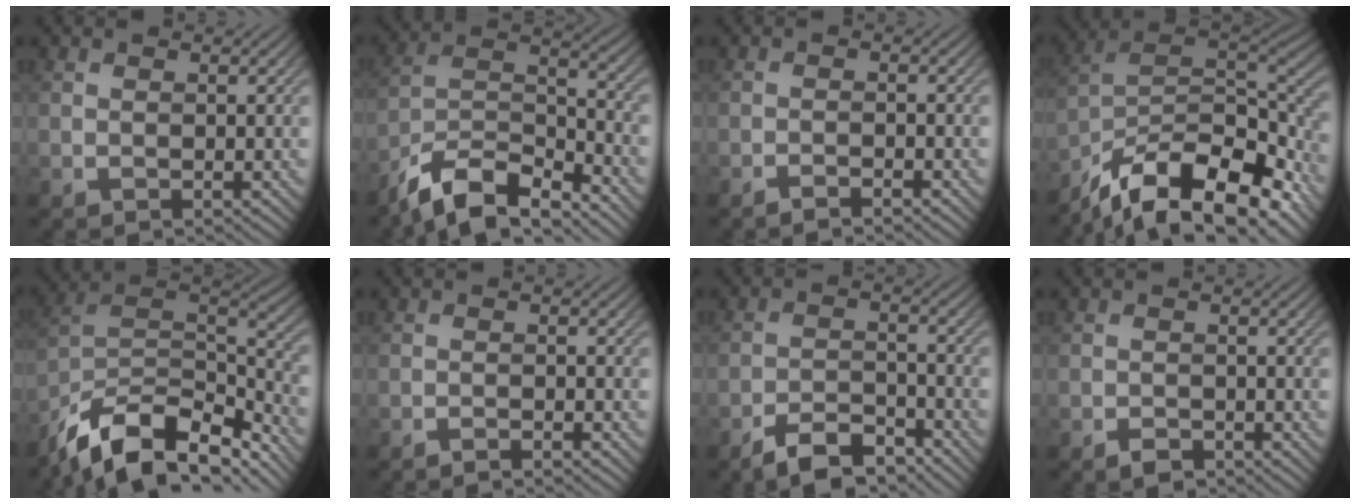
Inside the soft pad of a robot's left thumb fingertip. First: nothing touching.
{"total": 11.0, "force": [-8.8, 3.2, 5.7], "torque": [-0.110, -0.008, -0.175]}
{"total": 1.6, "force": [-1.4, 0.1, 0.8], "torque": [-0.013, 0.003, -0.028]}
{"total": 15.7, "force": [-10.9, 5.9, 9.6], "torque": [-0.209, -0.017, -0.182]}
{"total": 14.3, "force": [-10.2, 6.0, 7.9], "torque": [-0.186, -0.011, -0.180]}
{"total": 1.2, "force": [-1.1, 0.1, 0.6], "torque": [-0.011, 0.002, -0.022]}
{"total": 6.1, "force": [-5.0, 2.1, 3.0], "torque": [-0.052, -0.002, -0.095]}
{"total": 1.7, "force": [-1.3, 0.8, 0.7], "torque": [-0.012, -0.002, -0.025]}